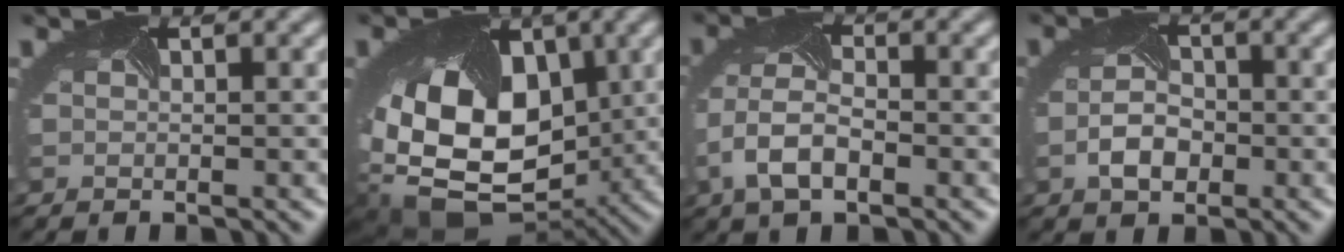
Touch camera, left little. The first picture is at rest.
{"total": 15.6, "force": [-0.5, 10.9, 11.2], "torque": [-0.211, -0.045, 0.010]}
{"total": 5.3, "force": [-2.2, 2.8, 3.9], "torque": [-0.094, -0.003, -0.047]}
{"total": 3.2, "force": [-1.1, 2.1, 2.2], "torque": [-0.046, -0.006, -0.022]}